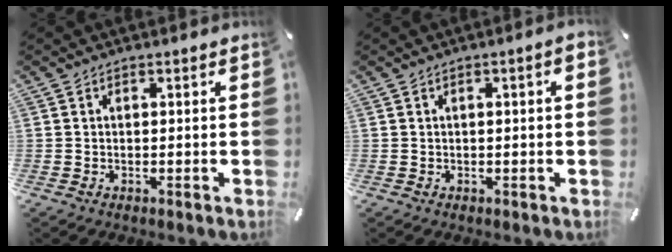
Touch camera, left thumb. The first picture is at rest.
{"total": 2.2, "force": [-0.1, 0.3, 2.1], "torque": [-0.035, 0.000, -0.001]}